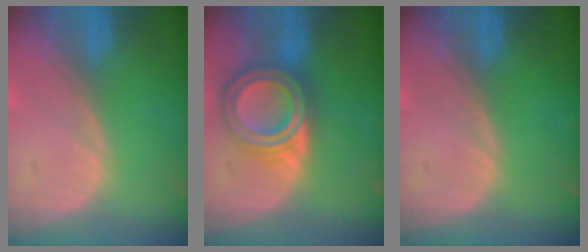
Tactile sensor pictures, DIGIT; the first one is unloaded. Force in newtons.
{"total": 7.9, "press": 7.8, "slide": 0.4}
{"total": 0.0}